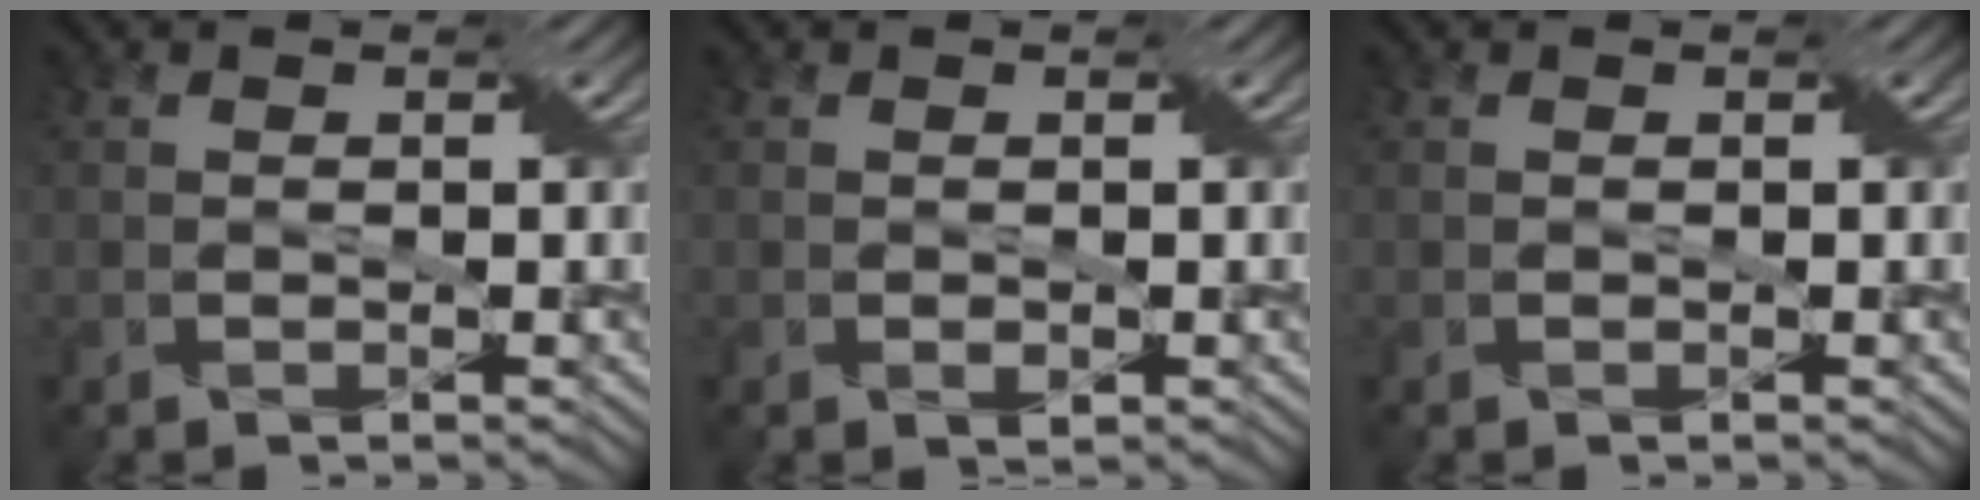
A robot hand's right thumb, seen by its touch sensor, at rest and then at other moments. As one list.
[{"total": 0.6, "force": [-0.1, 0.3, 0.5], "torque": [-0.007, -0.002, -0.001]}, {"total": 0.0}]